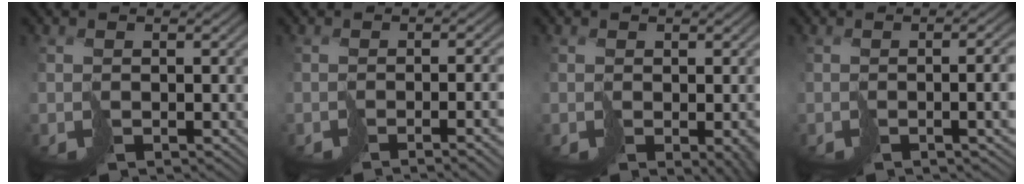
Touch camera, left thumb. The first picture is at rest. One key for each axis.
{"total": 5.5, "fx": -1.9, "fy": 1.3, "fz": 5.0, "tx": -0.058, "ty": -0.007, "tz": -0.024}
{"total": 2.9, "fx": -1.0, "fy": 0.8, "fz": 2.5, "tx": -0.033, "ty": -0.011, "tz": -0.011}
{"total": 6.8, "fx": -1.0, "fy": 2.1, "fz": 6.4, "tx": -0.075, "ty": -0.005, "tz": -0.010}